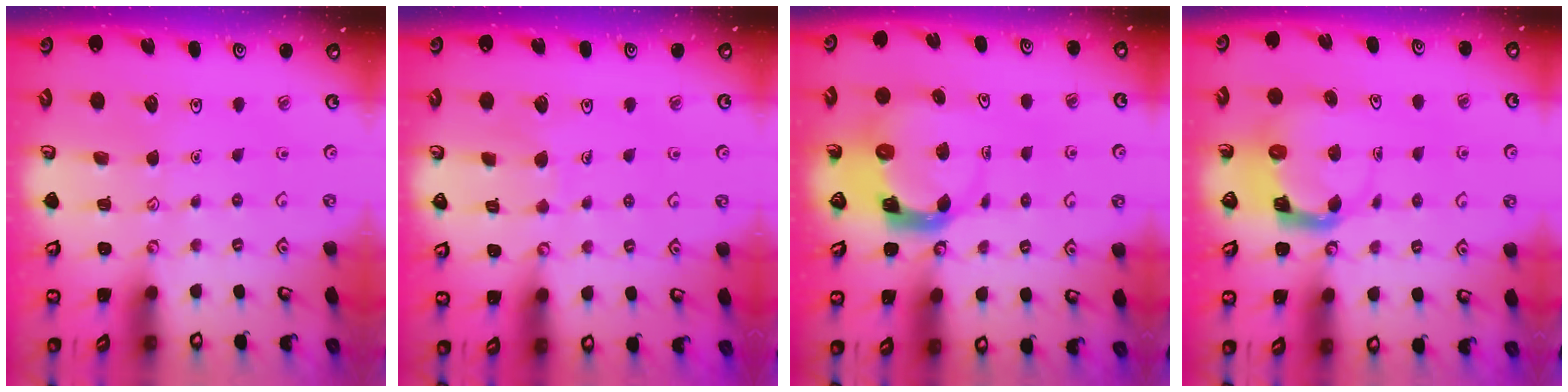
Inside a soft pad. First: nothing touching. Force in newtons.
{"total": 4.4, "press": 4.4, "slide": 0.4}
{"total": 4.3, "press": 4.3, "slide": 0.5}
{"total": 3.7, "press": 3.6, "slide": 0.7}